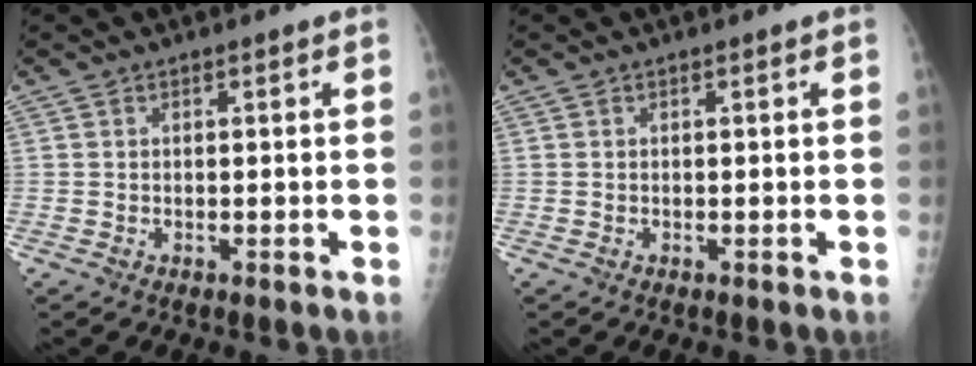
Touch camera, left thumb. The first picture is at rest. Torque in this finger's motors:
{"motor_torque": [0.07, -0.05, 0.04, 0.00, 0.00]}